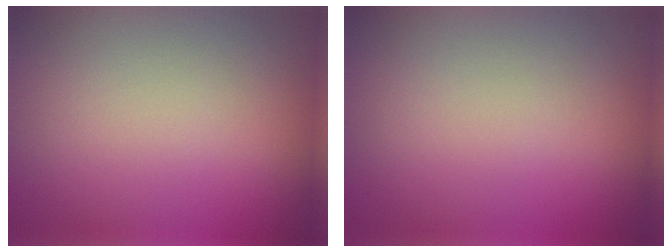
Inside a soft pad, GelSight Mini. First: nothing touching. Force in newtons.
{"total": 0.0}